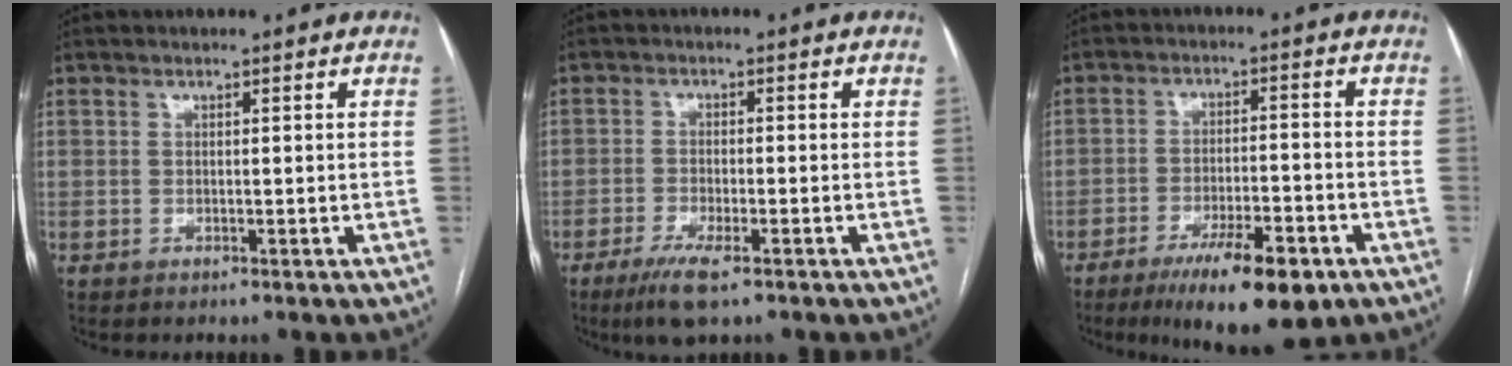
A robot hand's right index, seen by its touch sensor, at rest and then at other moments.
{"total": 5.6, "force": [-3.6, 1.0, 4.2], "torque": [-0.084, -0.012, -0.061]}
{"total": 12.2, "force": [-7.4, 2.8, 9.3], "torque": [-0.146, -0.014, -0.111]}